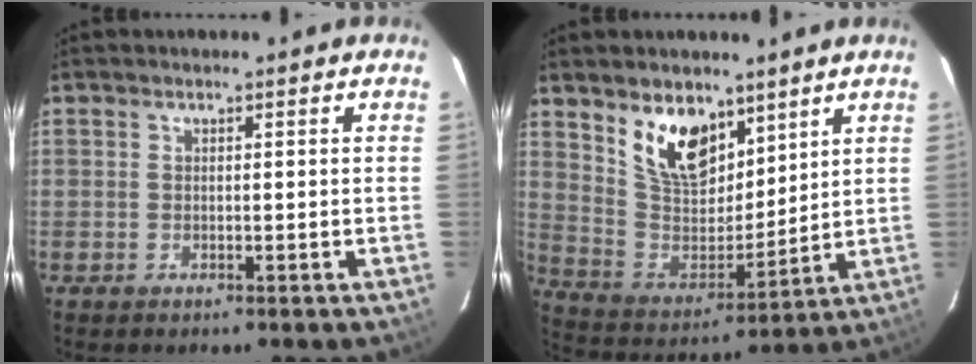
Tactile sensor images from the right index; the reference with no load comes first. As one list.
[{"total": 13.7, "force": [8.4, 7.6, 7.8], "torque": [-0.148, -0.005, 0.169]}]